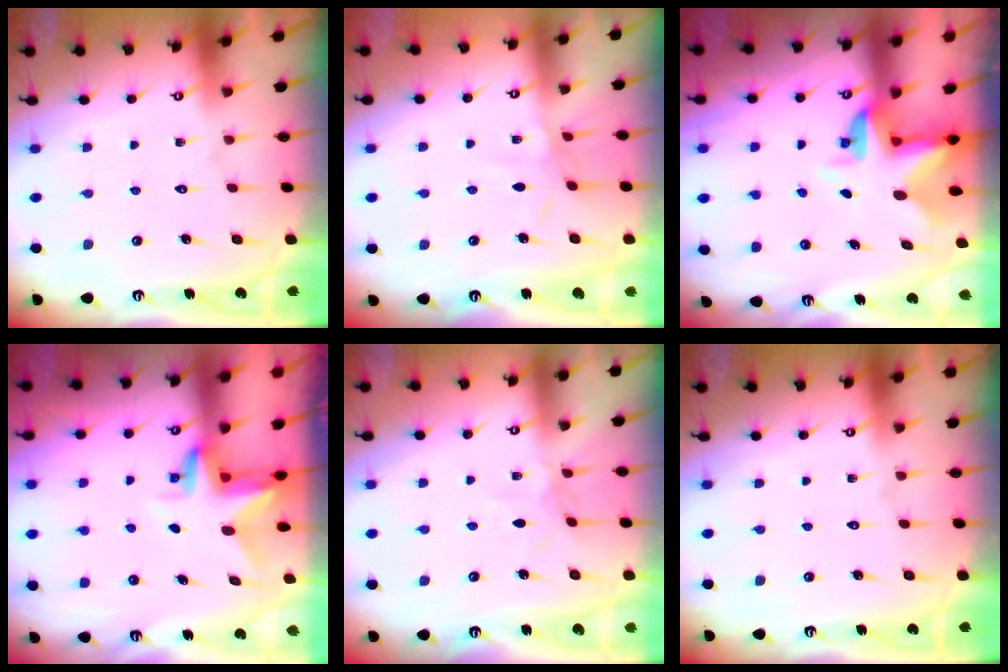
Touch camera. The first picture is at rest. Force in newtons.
{"total": 3.3, "press": 3.3, "slide": 0.5}
{"total": 4.4, "press": 4.4, "slide": 0.3}
{"total": 3.5, "press": 3.5, "slide": 0.3}
{"total": 2.7, "press": 2.6, "slide": 0.3}
{"total": 0.0}